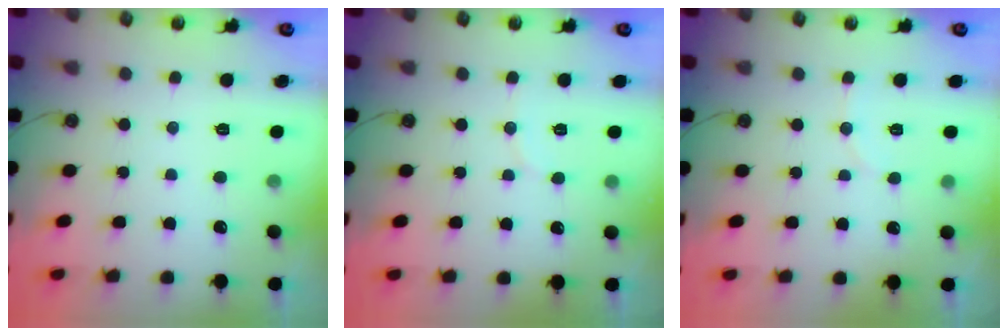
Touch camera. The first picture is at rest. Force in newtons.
{"total": 2.9, "press": 2.9, "slide": 0.3}
{"total": 3.8, "press": 3.7, "slide": 0.6}